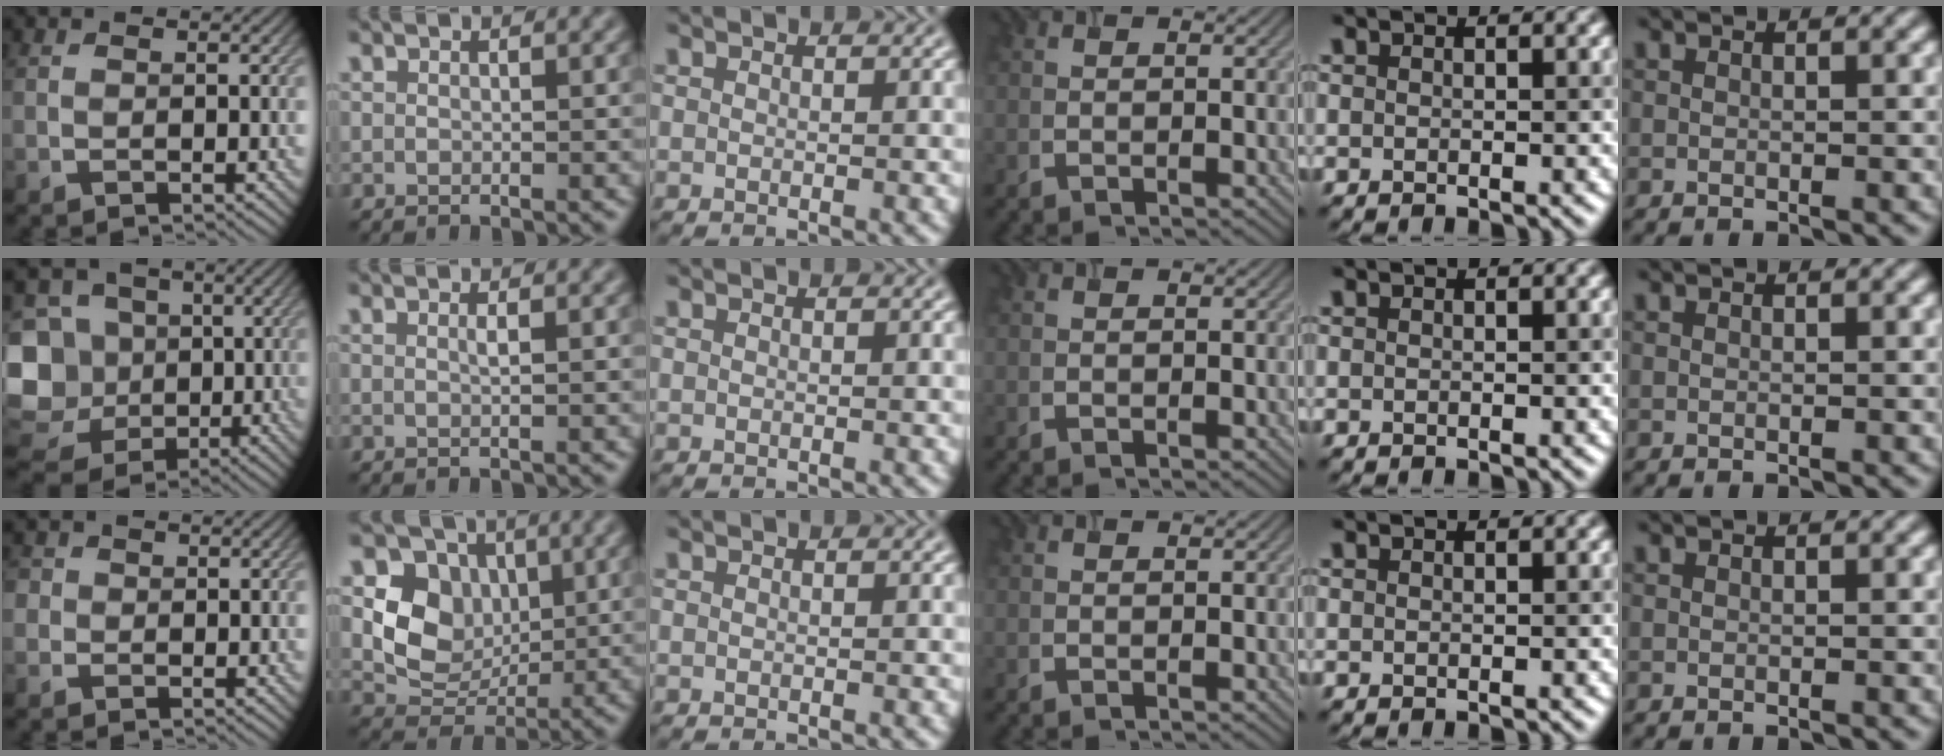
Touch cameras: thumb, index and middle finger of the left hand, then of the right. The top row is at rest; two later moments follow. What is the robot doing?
{"motion": "close", "object": "airpods case & airpods"}